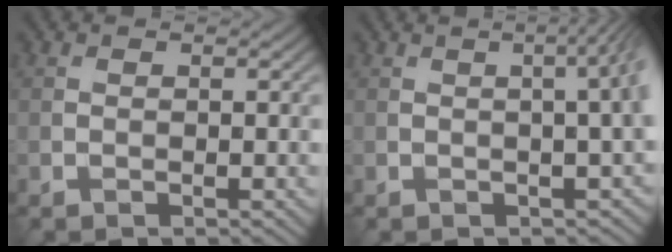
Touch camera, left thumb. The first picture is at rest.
{"total": 6.3, "force": [0.3, 2.1, 5.9], "torque": [-0.031, 0.021, -0.003]}